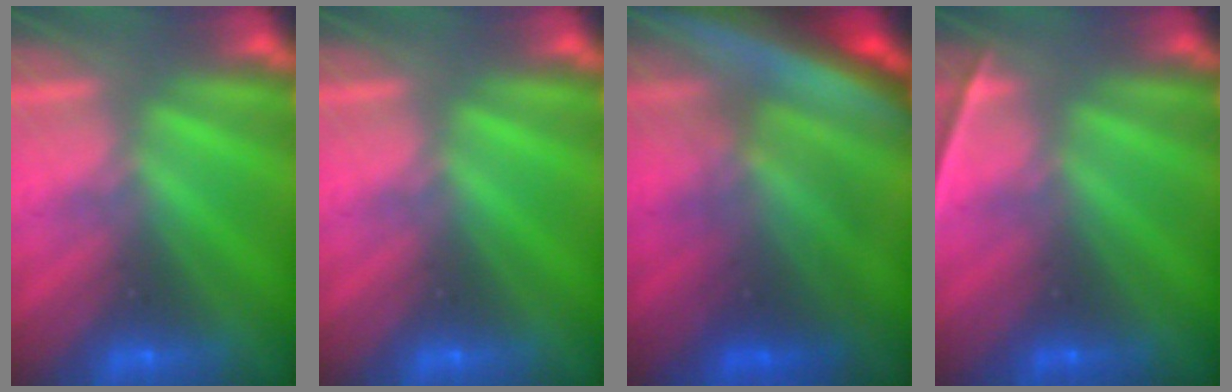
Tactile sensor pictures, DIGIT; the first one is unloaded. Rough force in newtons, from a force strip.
{"total": 0.0}
{"total": 6.9}
{"total": 2.2}